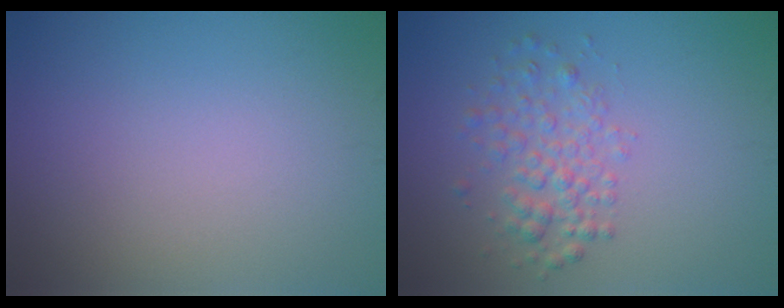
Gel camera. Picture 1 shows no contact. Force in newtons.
{"total": 2.8, "press": 2.8, "slide": 0.1}